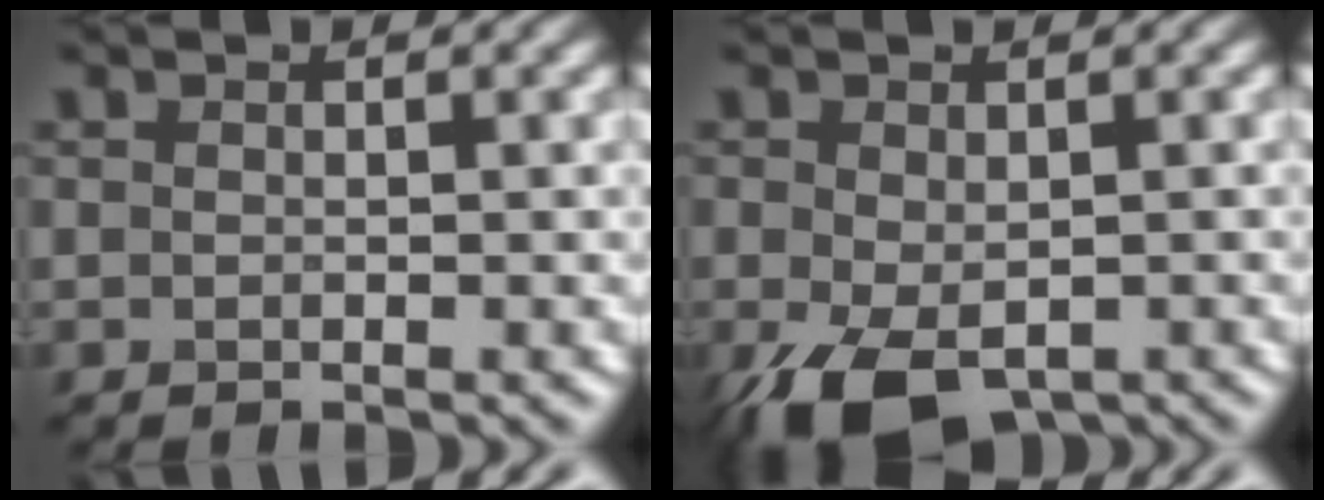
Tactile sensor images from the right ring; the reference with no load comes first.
{"total": 6.6, "force": [-3.2, 3.7, 4.4], "torque": [-0.102, -0.027, -0.047]}